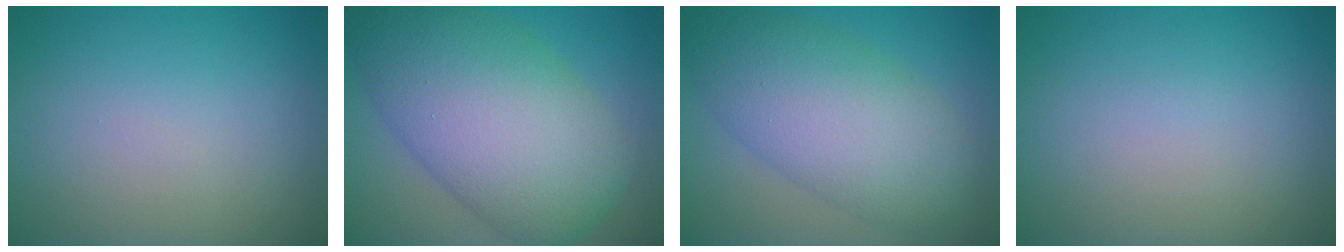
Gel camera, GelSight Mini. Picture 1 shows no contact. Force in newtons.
{"total": 12.7, "press": 12.7, "slide": 0.4}
{"total": 8.8, "press": 8.8, "slide": 0.1}
{"total": 0.0}